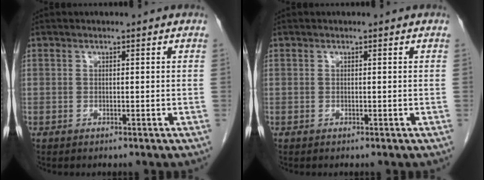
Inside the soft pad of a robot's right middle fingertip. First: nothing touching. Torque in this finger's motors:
{"motor_torque": [0.00, 0.00, 0.00, 0.00]}